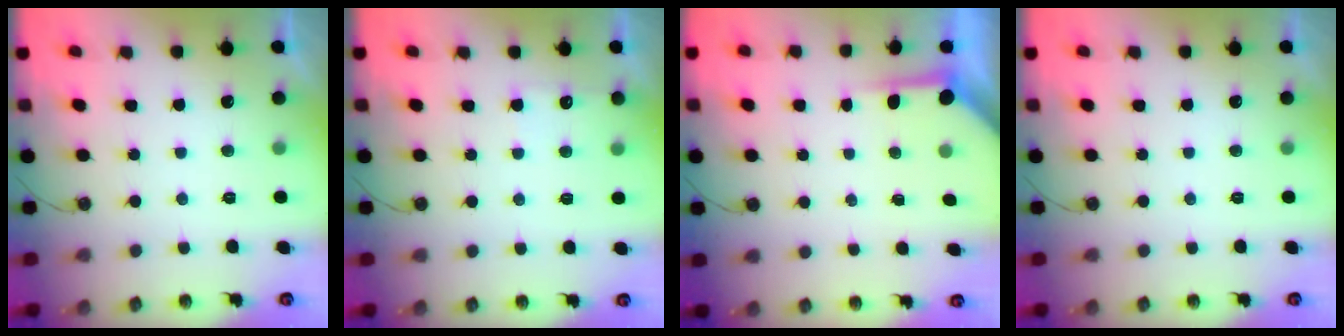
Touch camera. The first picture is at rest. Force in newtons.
{"total": 4.7, "press": 4.7, "slide": 0.6}
{"total": 3.7, "press": 3.7, "slide": 0.2}
{"total": 0.0}